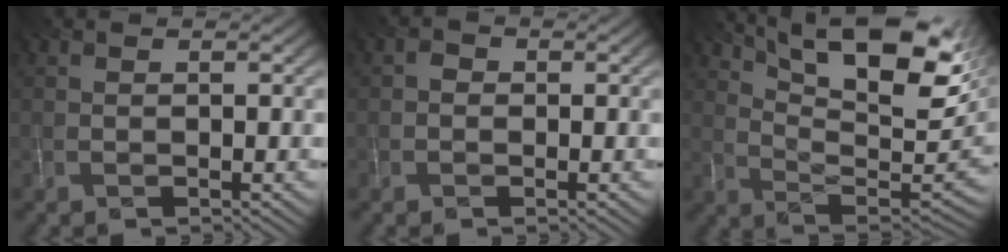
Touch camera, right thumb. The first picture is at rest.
{"total": 1.1, "force": [-0.4, 1.0, 0.4], "torque": [-0.004, -0.001, -0.011]}
{"total": 16.3, "force": [9.2, 5.7, 12.3], "torque": [-0.207, -0.002, 0.148]}